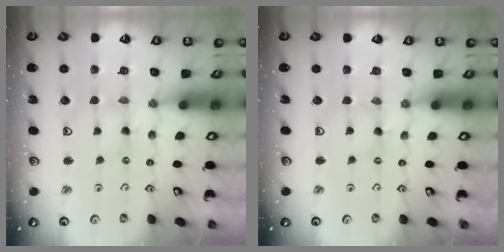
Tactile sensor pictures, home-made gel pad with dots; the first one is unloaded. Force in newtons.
{"total": 0.0}